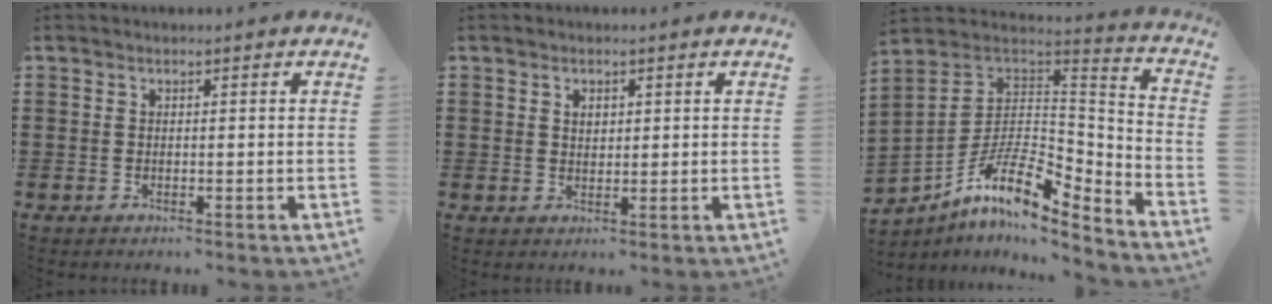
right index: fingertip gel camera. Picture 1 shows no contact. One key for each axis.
{"total": 1.4, "fx": 0.7, "fy": 1.0, "fz": 0.7, "tx": -0.016, "ty": 0.005, "tz": 0.013}
{"total": 10.6, "fx": -5.4, "fy": 4.4, "fz": 8.0, "tx": -0.165, "ty": -0.011, "tz": -0.106}